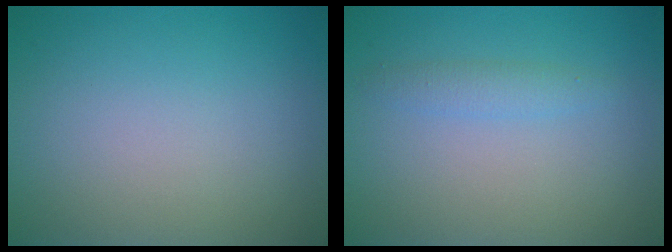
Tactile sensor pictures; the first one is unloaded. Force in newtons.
{"total": 1.5, "press": 1.4, "slide": 0.1}